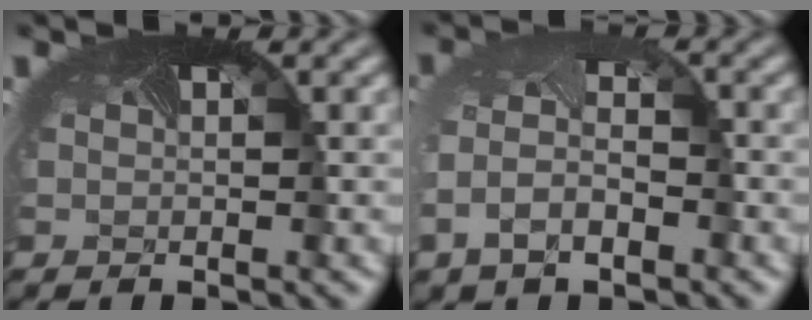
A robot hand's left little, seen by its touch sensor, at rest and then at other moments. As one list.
[{"total": 4.1, "force": [-1.9, 2.3, 2.9], "torque": [-0.071, -0.013, -0.037]}]